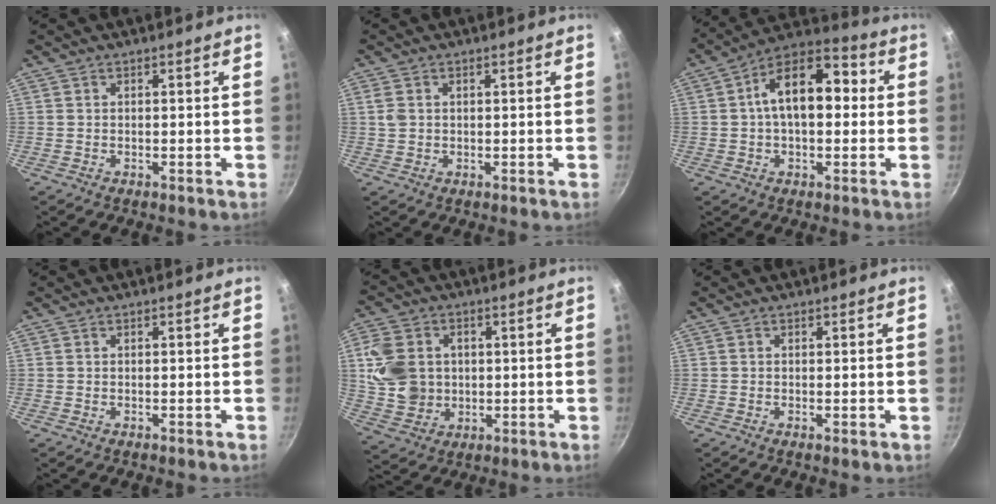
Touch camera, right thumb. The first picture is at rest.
{"total": 2.0, "force": [0.4, 1.5, 1.2], "torque": [-0.026, 0.002, 0.011]}
{"total": 14.7, "force": [1.7, 8.3, 12.0], "torque": [-0.176, 0.039, 0.015]}
{"total": 0.0}
{"total": 12.4, "force": [1.6, 10.0, 7.1], "torque": [-0.125, 0.003, 0.036]}
{"total": 0.7, "force": [-0.2, 0.1, 0.7], "torque": [-0.013, -0.003, -0.003]}